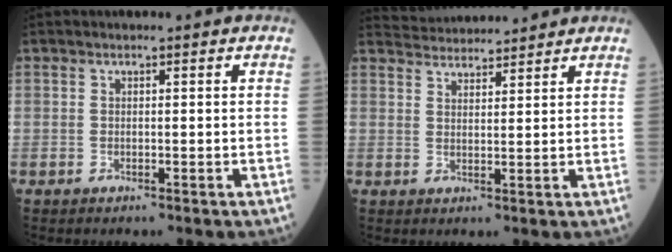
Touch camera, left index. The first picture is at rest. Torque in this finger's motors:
{"motor_torque": [-0.50, -0.79, 0.00, 0.00]}